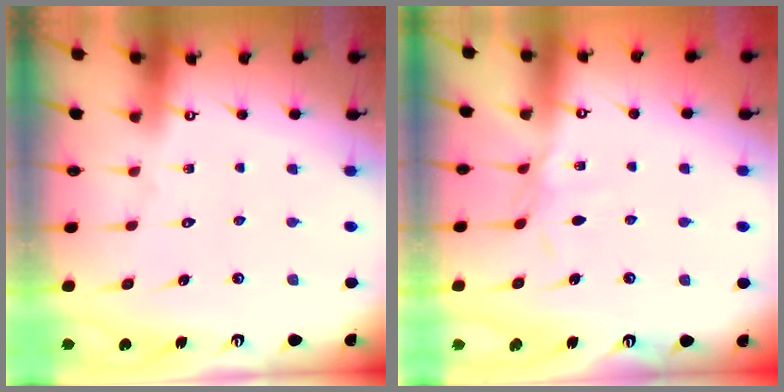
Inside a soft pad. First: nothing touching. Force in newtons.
{"total": 2.7, "press": 2.7, "slide": 0.3}